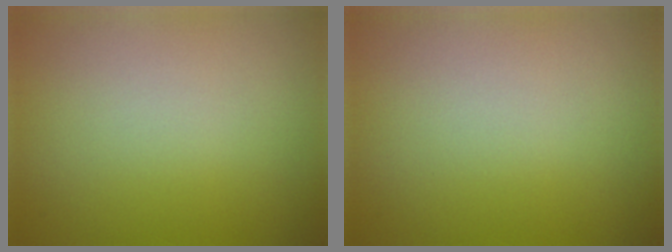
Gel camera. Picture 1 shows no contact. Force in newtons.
{"total": 0.0}